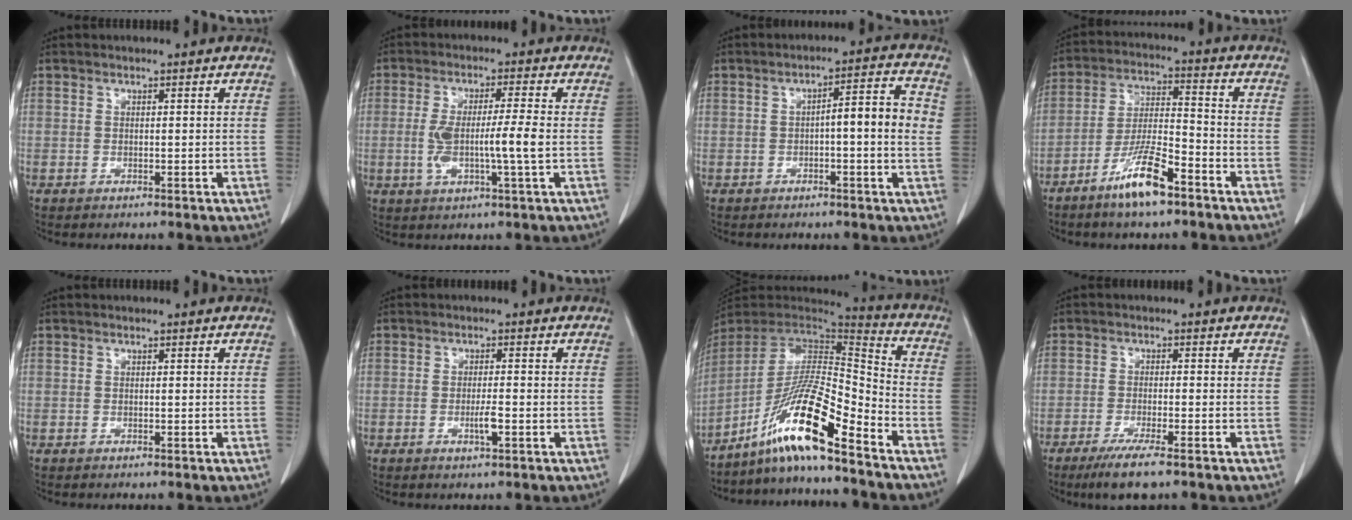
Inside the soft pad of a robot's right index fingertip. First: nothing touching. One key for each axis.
{"total": 7.6, "fx": -0.9, "fy": 0.1, "fz": 7.5, "tx": -0.147, "ty": 0.001, "tz": -0.014}
{"total": 7.0, "fx": 0.0, "fy": 0.8, "fz": 7.0, "tx": -0.099, "ty": 0.018, "tz": -0.003}
{"total": 9.9, "fx": -6.5, "fy": 1.5, "fz": 7.3, "tx": -0.149, "ty": -0.013, "tz": -0.122}
{"total": 0.0}
{"total": 2.4, "fx": -0.8, "fy": 0.2, "fz": 2.2, "tx": -0.043, "ty": -0.002, "tz": -0.013}
{"total": 15.8, "fx": -10.7, "fy": 0.5, "fz": 11.6, "tx": -0.216, "ty": -0.001, "tz": -0.193}
{"total": 6.2, "fx": -4.2, "fy": 0.2, "fz": 4.5, "tx": -0.081, "ty": -0.017, "tz": -0.069}